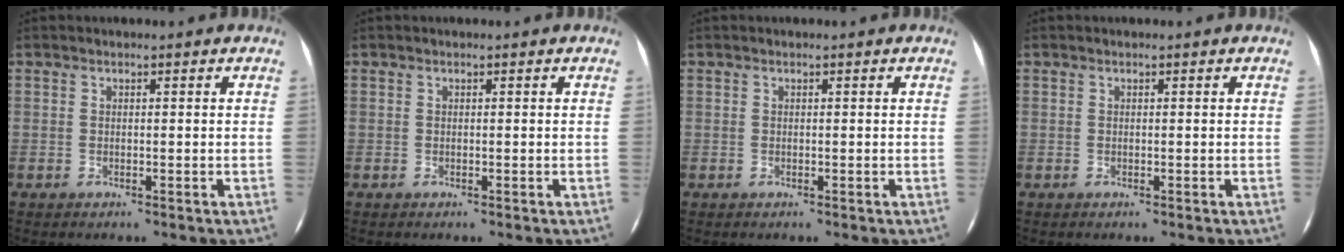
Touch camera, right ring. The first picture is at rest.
{"total": 0.0}
{"total": 0.0}
{"total": 0.0}